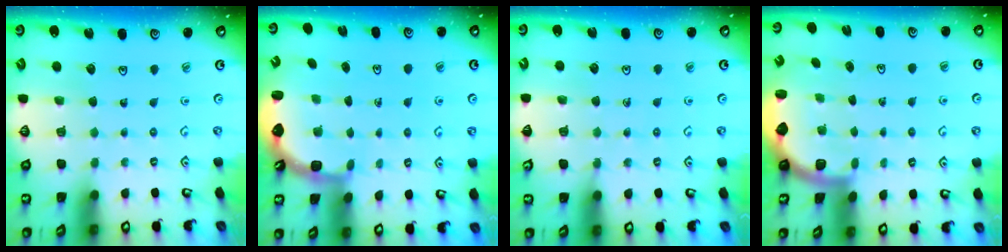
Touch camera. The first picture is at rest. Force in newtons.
{"total": 2.5, "press": 2.1, "slide": 1.4}
{"total": 5.1, "press": 4.9, "slide": 1.5}
{"total": 2.0, "press": 2.0, "slide": 0.5}